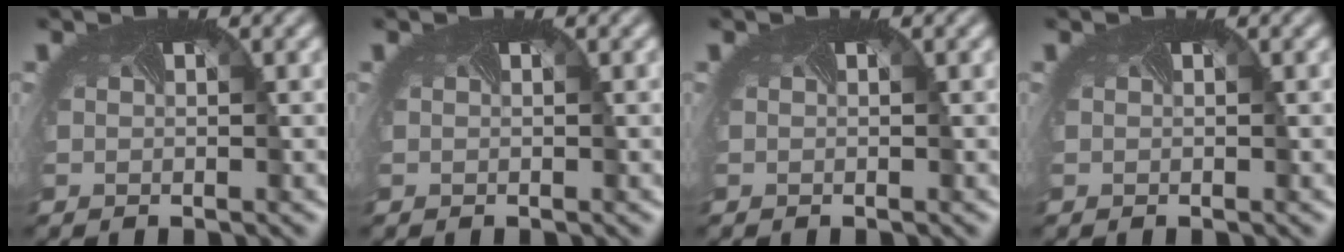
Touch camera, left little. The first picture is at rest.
{"total": 0.0}
{"total": 0.0}
{"total": 0.0}